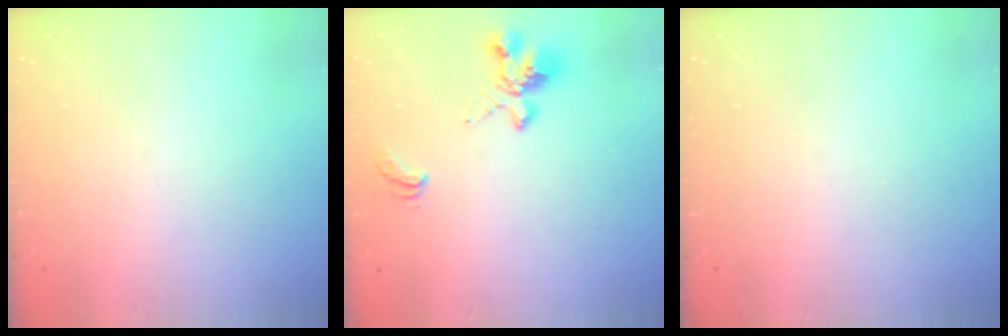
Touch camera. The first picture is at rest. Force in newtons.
{"total": 2.4, "press": 1.6, "slide": 1.8}
{"total": 0.0}